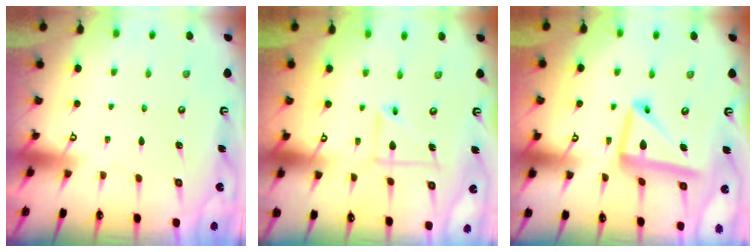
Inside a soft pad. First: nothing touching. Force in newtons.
{"total": 6.5, "press": 6.4, "slide": 1.5}
{"total": 14.0, "press": 13.9, "slide": 1.5}